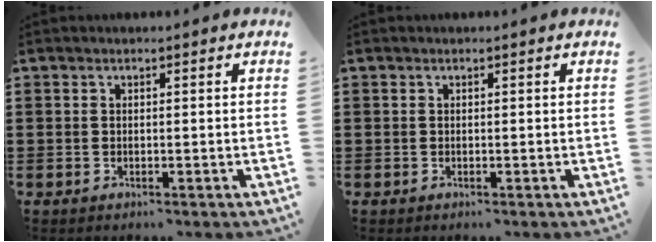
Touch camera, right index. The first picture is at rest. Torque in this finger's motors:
{"motor_torque": [-0.08, 0.21, 0.04, -0.01]}